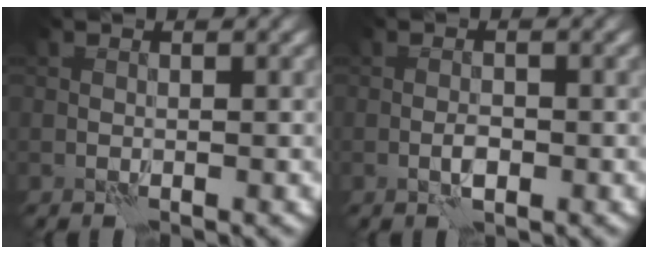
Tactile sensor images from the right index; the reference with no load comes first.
{"total": 1.4, "force": [-0.6, 0.5, 1.2], "torque": [-0.024, 0.002, -0.013]}